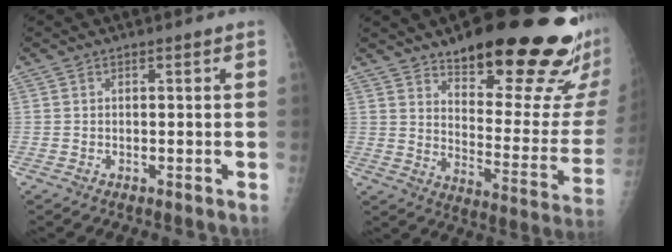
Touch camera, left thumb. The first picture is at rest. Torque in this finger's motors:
{"motor_torque": [0.50, 0.41, 1.43, -1.33, 0.09]}